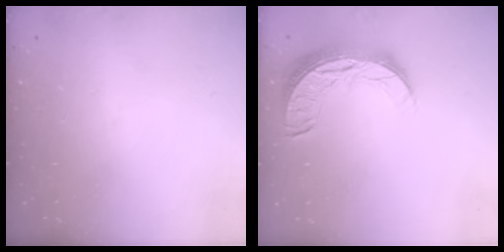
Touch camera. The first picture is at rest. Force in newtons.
{"total": 11.5, "press": 11.5, "slide": 0.9}